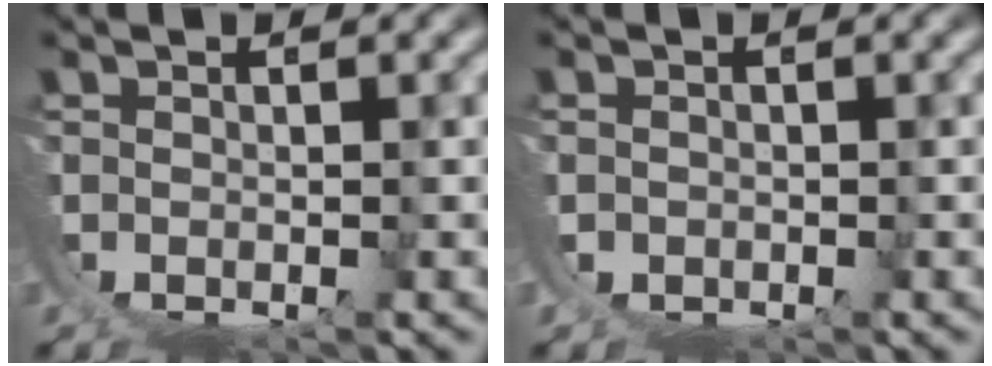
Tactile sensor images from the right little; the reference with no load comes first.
{"total": 1.0, "force": [0.6, 0.8, -0.2], "torque": [-0.012, 0.000, 0.009]}